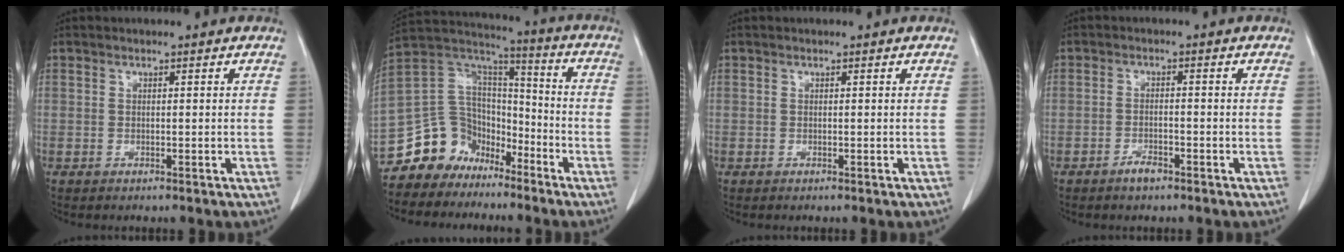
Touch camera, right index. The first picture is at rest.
{"total": 11.9, "force": [-8.6, 8.1, 1.5], "torque": [-0.036, 0.082, -0.156]}
{"total": 0.0}
{"total": 2.4, "force": [-1.7, 0.6, 1.5], "torque": [-0.028, 0.001, -0.029]}